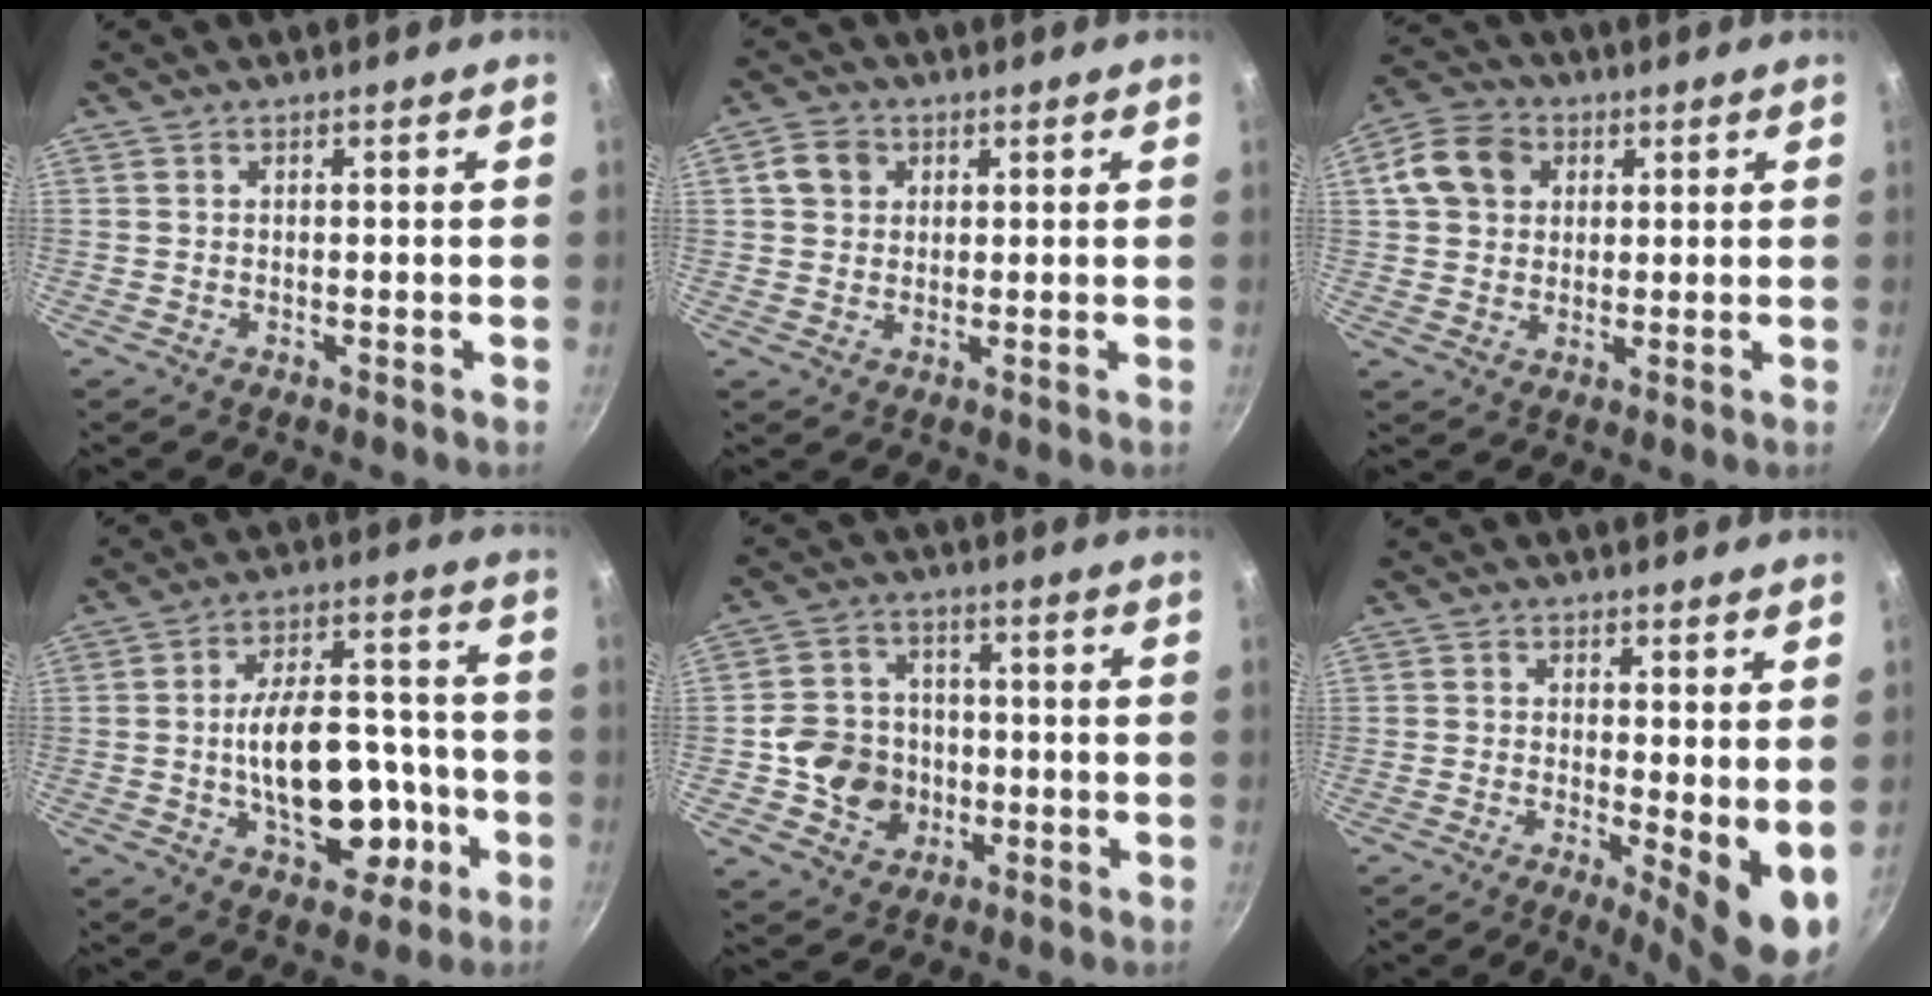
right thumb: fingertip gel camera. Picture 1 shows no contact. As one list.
[{"total": 5.0, "force": [1.5, 4.3, 2.1], "torque": [-0.019, 0.004, 0.023]}, {"total": 9.5, "force": [2.8, 7.8, 4.8], "torque": [-0.065, 0.010, 0.038]}, {"total": 18.5, "force": [-3.8, 10.8, 14.5], "torque": [-0.182, 0.043, -0.043]}, {"total": 11.0, "force": [-1.8, 9.9, 4.4], "torque": [-0.049, 0.027, -0.032]}, {"total": 8.8, "force": [-0.1, 2.7, 8.3], "torque": [-0.103, -0.021, 0.002]}]